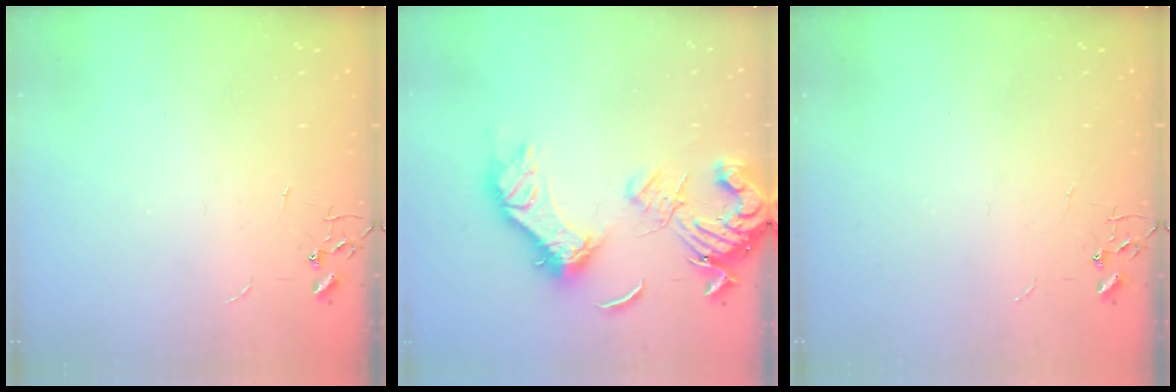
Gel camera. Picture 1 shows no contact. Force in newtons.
{"total": 17.9, "press": 17.8, "slide": 2.3}
{"total": 0.0}